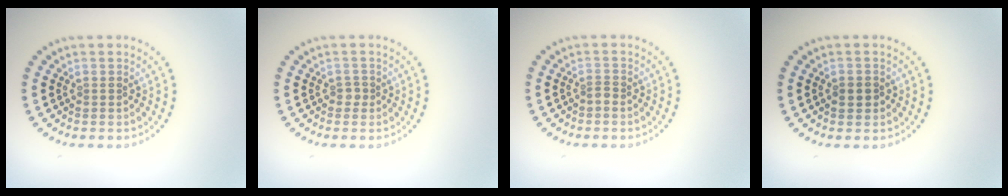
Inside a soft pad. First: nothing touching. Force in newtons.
{"total": 0.7, "press": 0.6, "slide": 0.4}
{"total": 0.8, "press": 0.5, "slide": 0.6}
{"total": 1.6, "press": 1.6, "slide": 0.3}